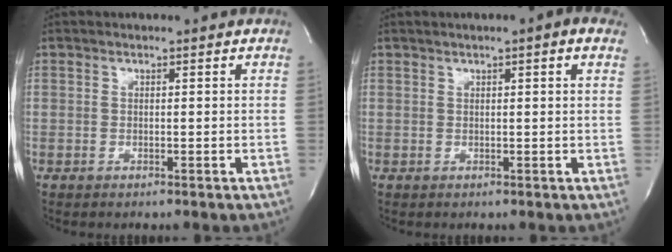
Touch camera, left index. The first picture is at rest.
{"total": 3.2, "force": [1.6, 0.3, 2.7], "torque": [-0.041, 0.013, 0.019]}